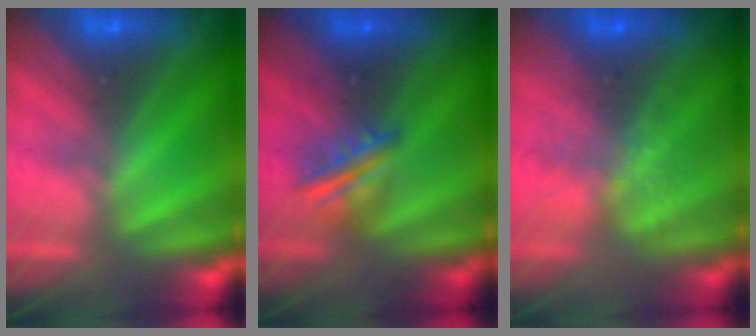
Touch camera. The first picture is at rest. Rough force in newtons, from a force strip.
{"total": 3.0}
{"total": 4.3}